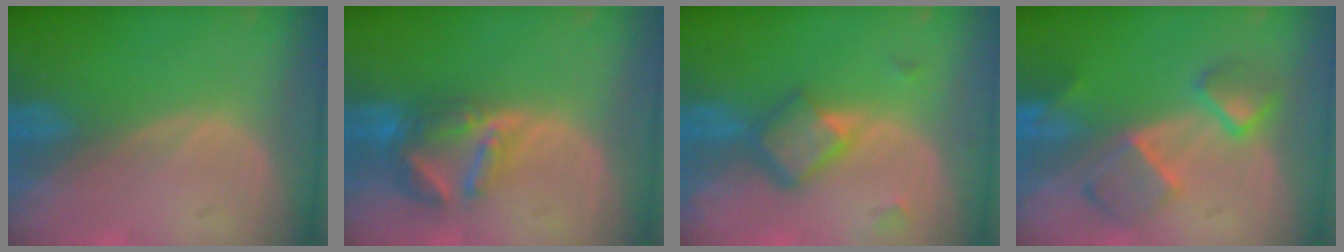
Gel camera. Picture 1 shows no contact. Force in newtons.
{"total": 7.1, "press": 6.2, "slide": 3.6}
{"total": 5.9, "press": 5.0, "slide": 3.0}
{"total": 6.8, "press": 6.6, "slide": 1.2}